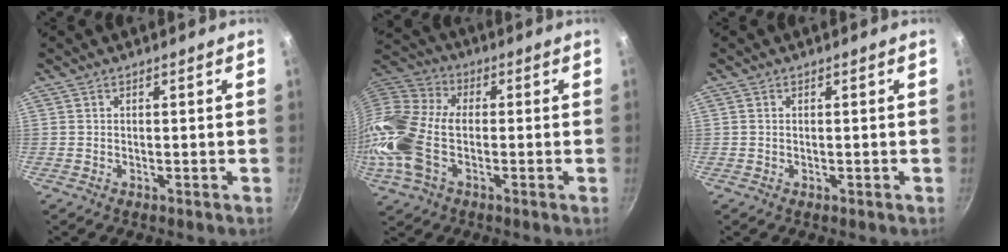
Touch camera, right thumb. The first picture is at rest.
{"total": 16.5, "force": [-3.2, 10.3, 12.5], "torque": [-0.258, 0.024, -0.081]}
{"total": 0.0}